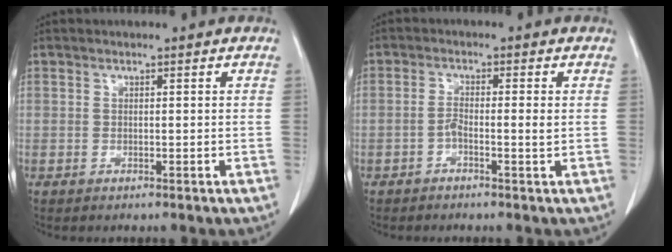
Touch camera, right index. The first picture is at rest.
{"total": 2.2, "force": [-0.5, 0.3, 2.1], "torque": [-0.038, 0.009, -0.009]}